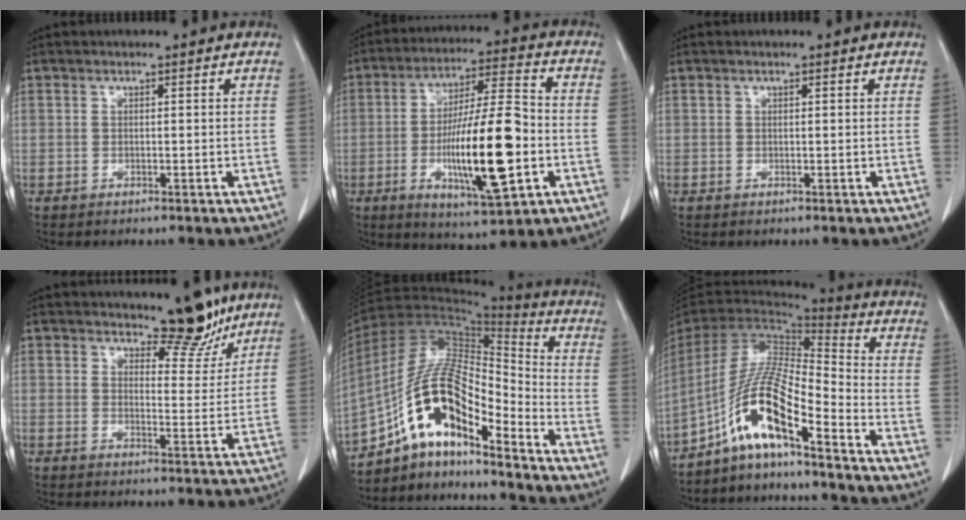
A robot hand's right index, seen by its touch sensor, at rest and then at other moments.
{"total": 17.3, "force": [-3.9, 2.7, 16.6], "torque": [-0.295, -0.004, -0.058]}
{"total": 0.0}
{"total": 6.6, "force": [5.7, 2.1, 2.6], "torque": [-0.020, -0.021, 0.079]}
{"total": 15.2, "force": [-9.5, 4.0, 11.1], "torque": [-0.209, 0.038, -0.167]}
{"total": 11.8, "force": [-7.1, 1.2, 9.4], "torque": [-0.188, 0.007, -0.135]}